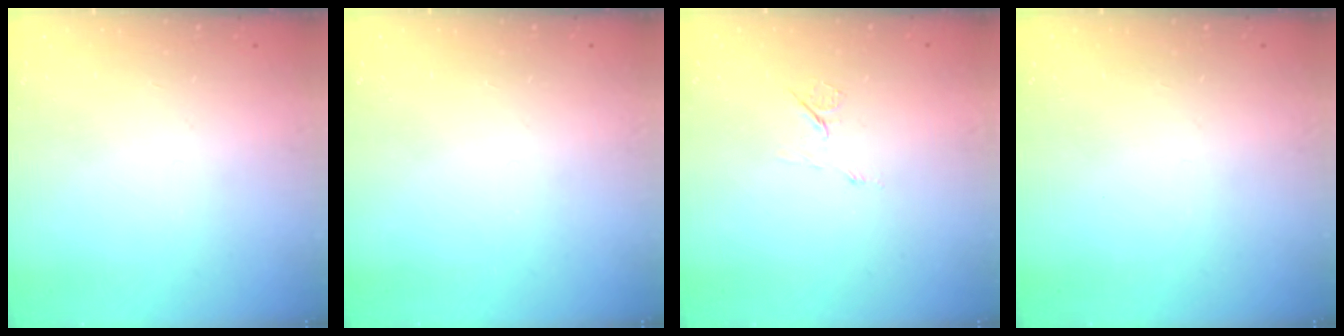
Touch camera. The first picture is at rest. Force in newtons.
{"total": 0.0}
{"total": 6.0, "press": 6.0, "slide": 0.8}
{"total": 0.0}